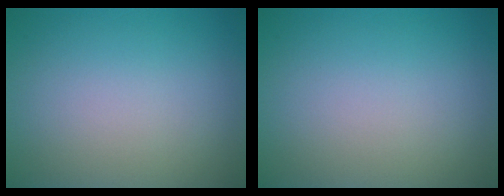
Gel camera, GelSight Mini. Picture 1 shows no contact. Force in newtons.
{"total": 0.0}